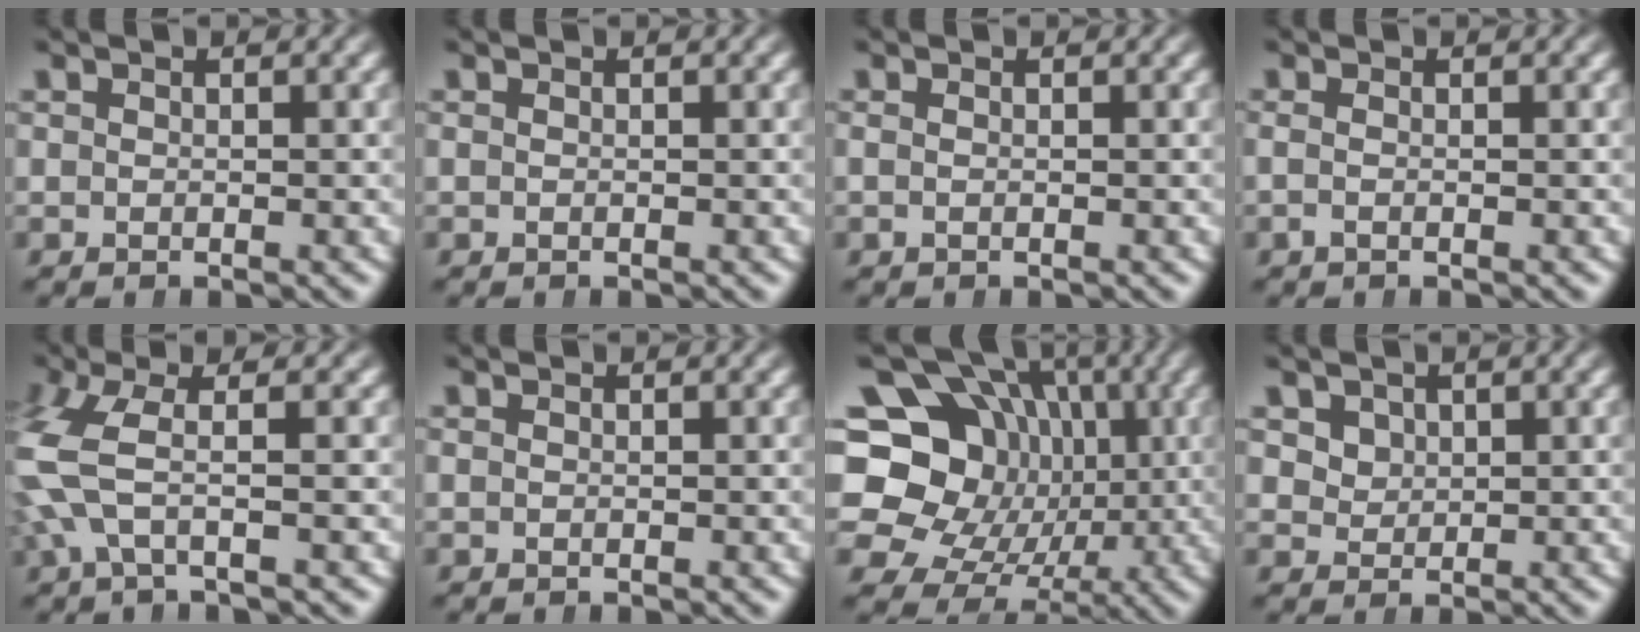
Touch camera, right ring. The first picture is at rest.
{"total": 0.0}
{"total": 0.6, "force": [-0.1, -0.3, 0.5], "torque": [-0.007, -0.003, 0.001]}
{"total": 0.8, "force": [-0.3, -0.2, 0.7], "torque": [-0.015, -0.004, -0.003]}
{"total": 4.7, "force": [0.4, 2.2, 4.1], "torque": [-0.100, 0.004, 0.005]}
{"total": 0.0}
{"total": 19.4, "force": [0.9, 16.5, 10.0], "torque": [-0.202, -0.058, 0.023]}
{"total": 1.7, "force": [1.4, 0.9, 0.6], "torque": [-0.006, -0.008, 0.037]}